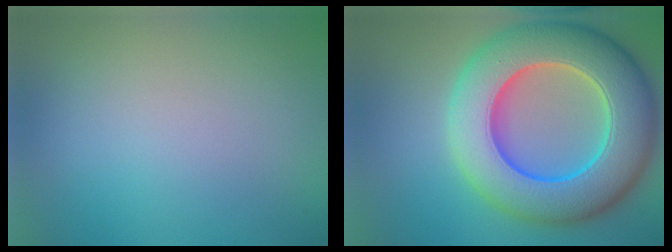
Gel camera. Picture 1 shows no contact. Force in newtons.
{"total": 13.2, "press": 13.1, "slide": 2.1}